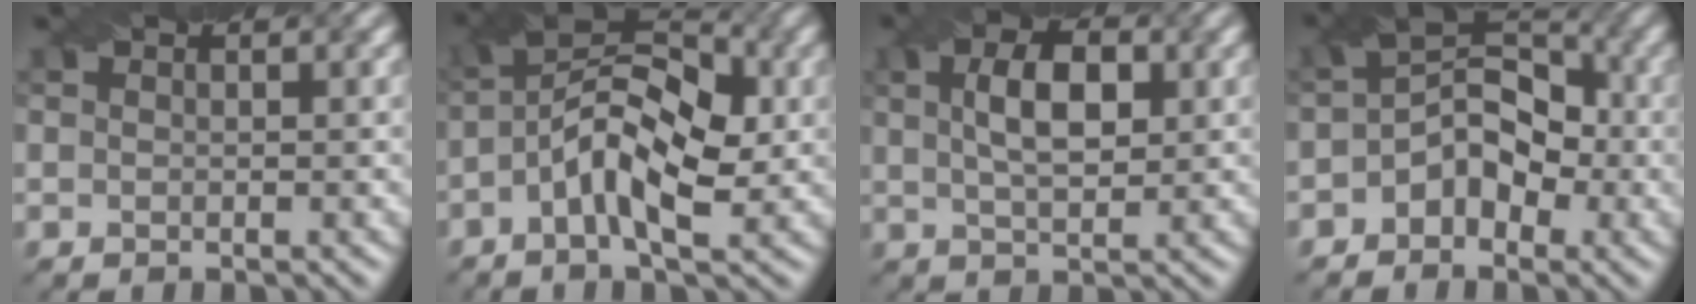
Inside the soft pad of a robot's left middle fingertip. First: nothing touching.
{"total": 8.0, "force": [-1.0, 3.7, 7.0], "torque": [-0.127, 0.023, -0.025]}
{"total": 5.1, "force": [1.3, 2.4, 4.3], "torque": [-0.080, 0.006, 0.021]}
{"total": 4.9, "force": [-1.5, 3.5, 3.1], "torque": [-0.031, 0.014, -0.032]}